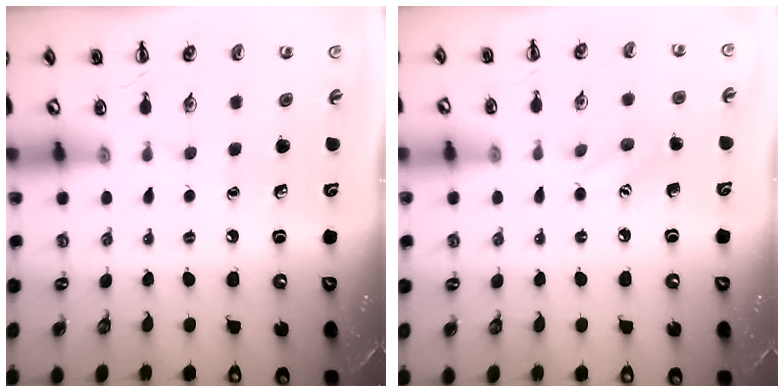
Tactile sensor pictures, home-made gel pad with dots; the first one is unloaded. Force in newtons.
{"total": 7.3, "press": 7.1, "slide": 1.8}